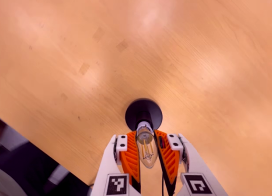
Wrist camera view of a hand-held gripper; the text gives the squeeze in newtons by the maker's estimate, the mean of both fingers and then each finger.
{"total": 23.3, "left": 23.5, "right": 23.1}